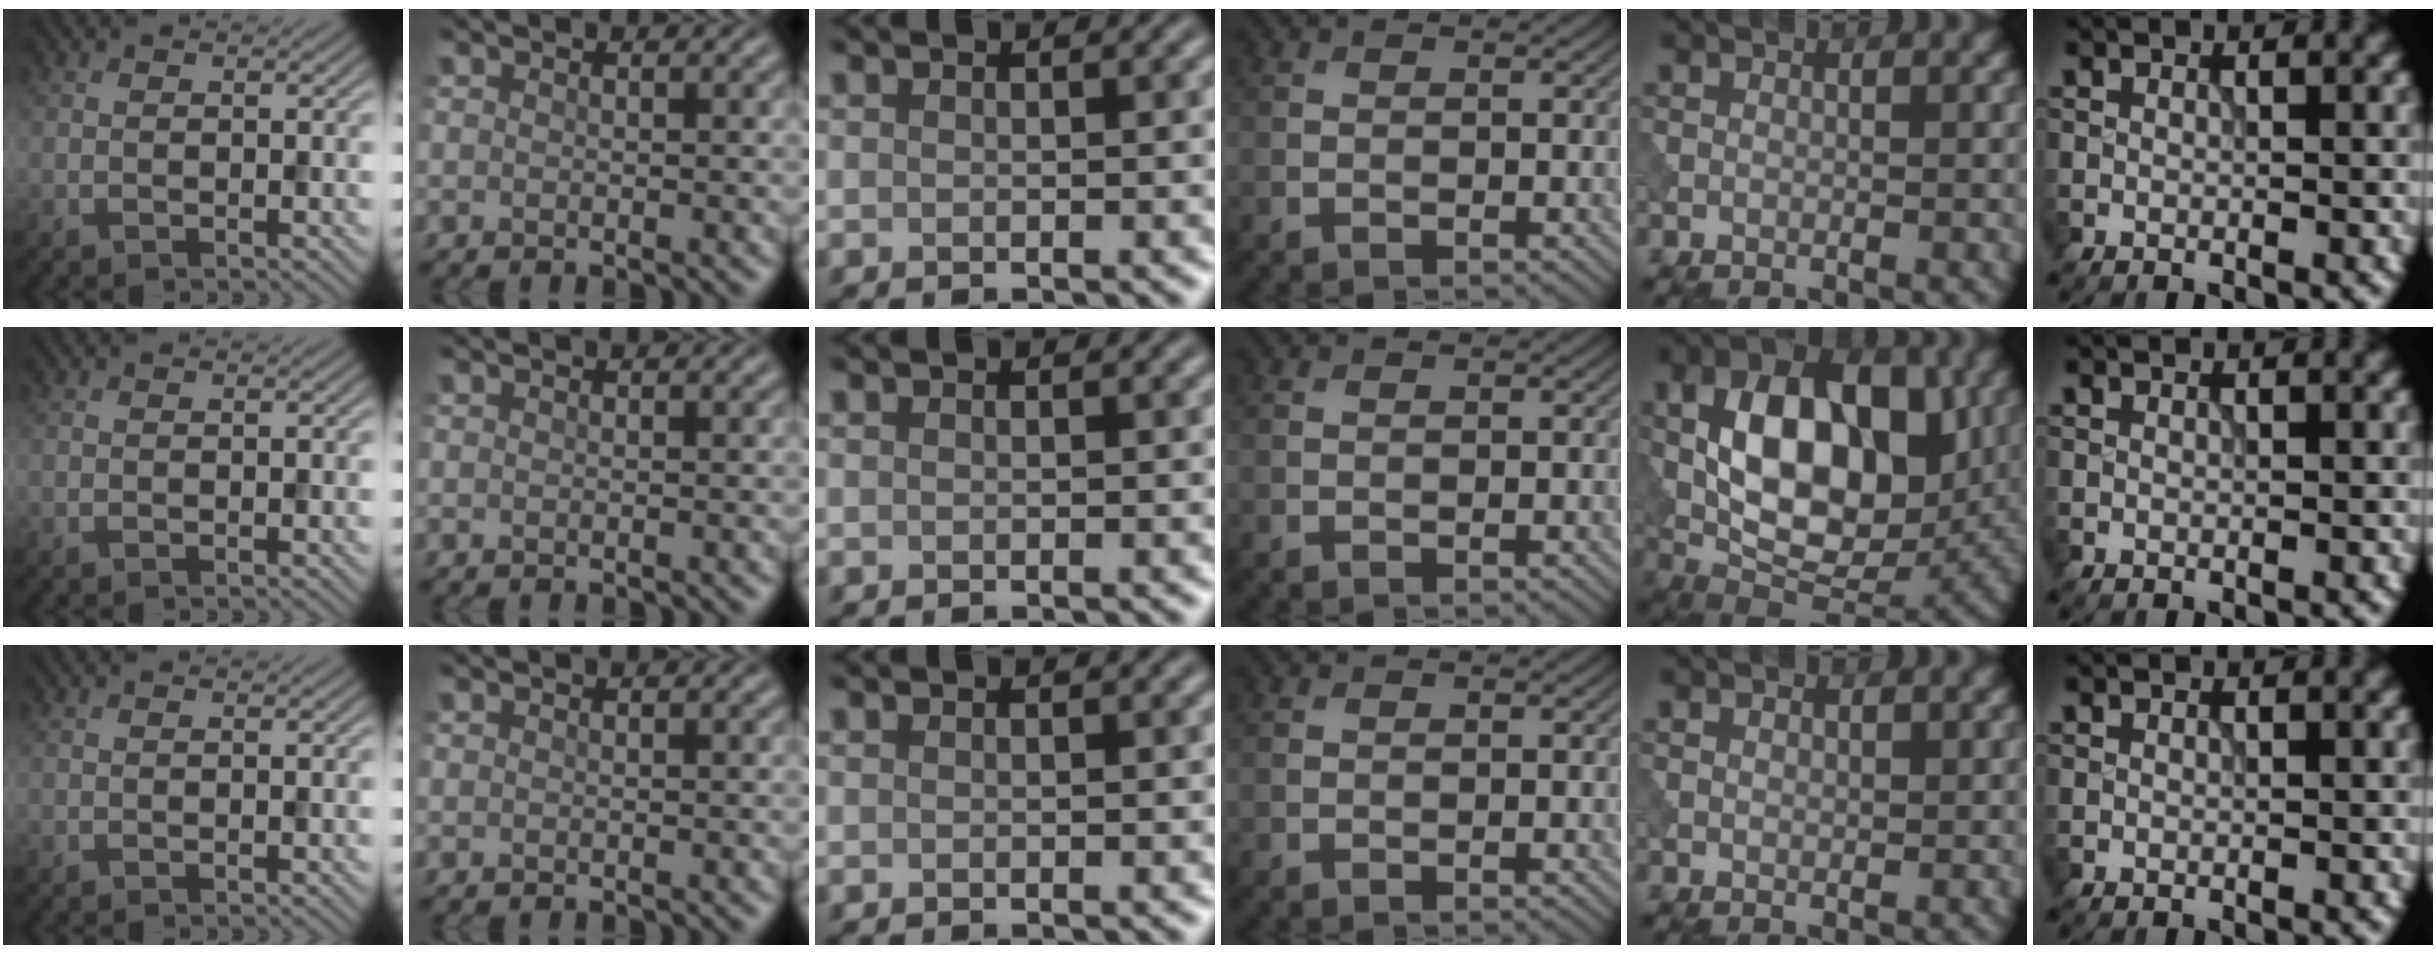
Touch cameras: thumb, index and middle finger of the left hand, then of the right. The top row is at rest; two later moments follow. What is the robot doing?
{"motion": "press", "object": "tv remote"}